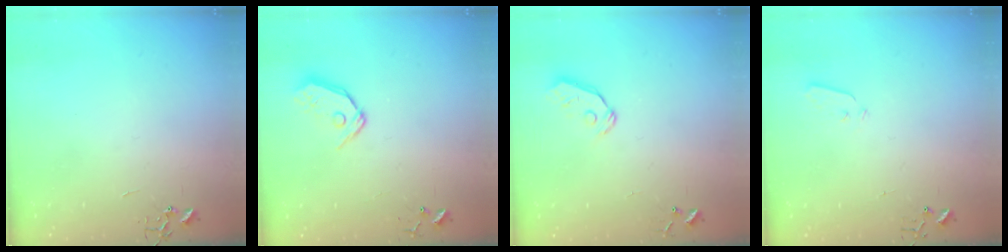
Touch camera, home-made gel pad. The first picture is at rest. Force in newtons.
{"total": 8.3, "press": 8.2, "slide": 0.7}
{"total": 5.3, "press": 5.3, "slide": 0.4}
{"total": 3.1, "press": 3.0, "slide": 0.7}